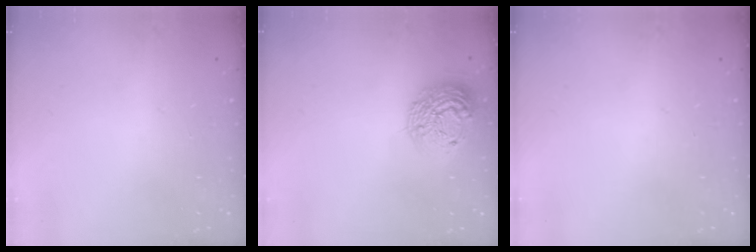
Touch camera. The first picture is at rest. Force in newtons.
{"total": 15.1, "press": 15.0, "slide": 1.0}
{"total": 0.0}